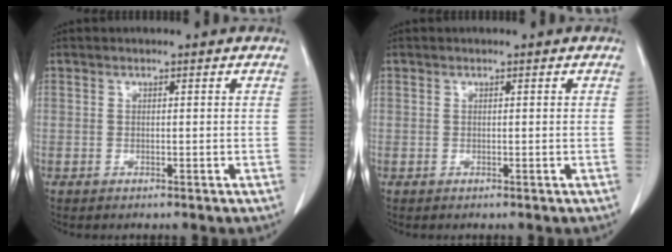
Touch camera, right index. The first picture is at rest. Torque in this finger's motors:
{"motor_torque": [-0.22, -0.05, -0.25, -0.10]}